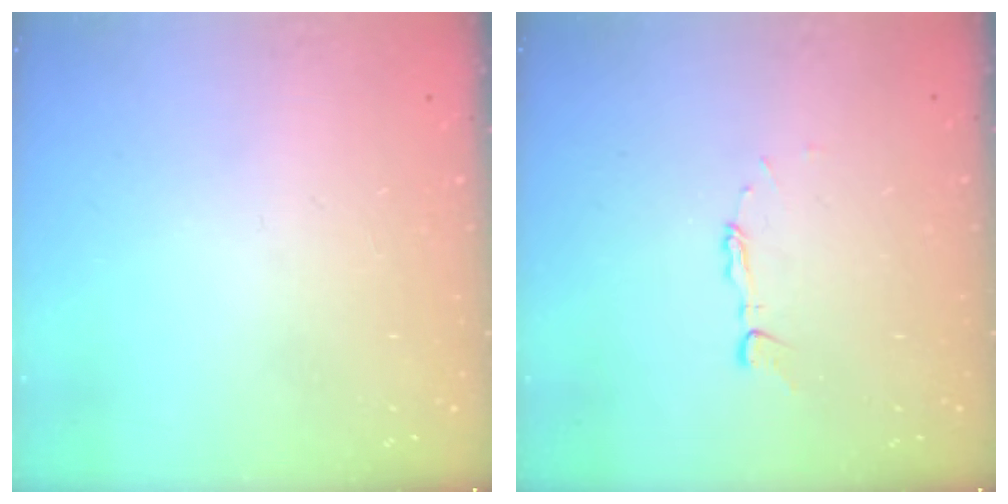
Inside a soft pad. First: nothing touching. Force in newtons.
{"total": 4.1, "press": 4.0, "slide": 0.3}